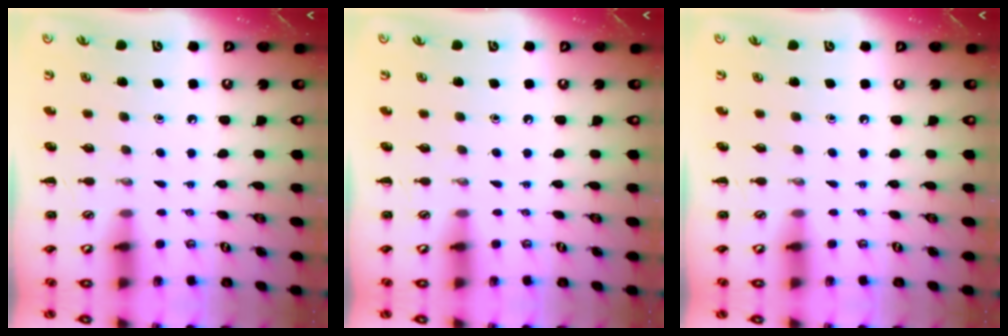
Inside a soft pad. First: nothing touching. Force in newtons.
{"total": 0.0}
{"total": 0.0}